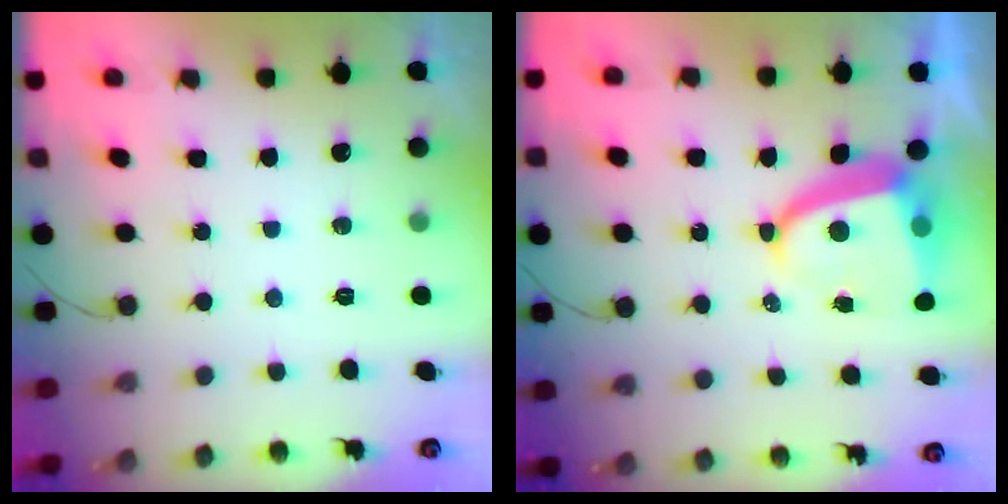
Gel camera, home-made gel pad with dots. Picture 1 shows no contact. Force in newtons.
{"total": 7.3, "press": 7.3, "slide": 1.1}